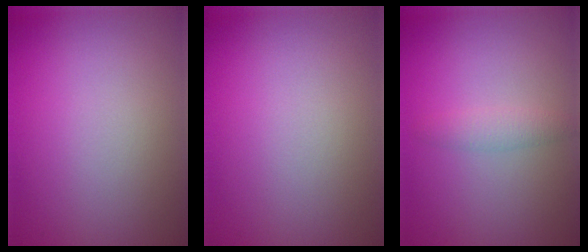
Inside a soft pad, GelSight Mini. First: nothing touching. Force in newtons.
{"total": 0.0}
{"total": 1.5, "press": 1.5, "slide": 0.0}